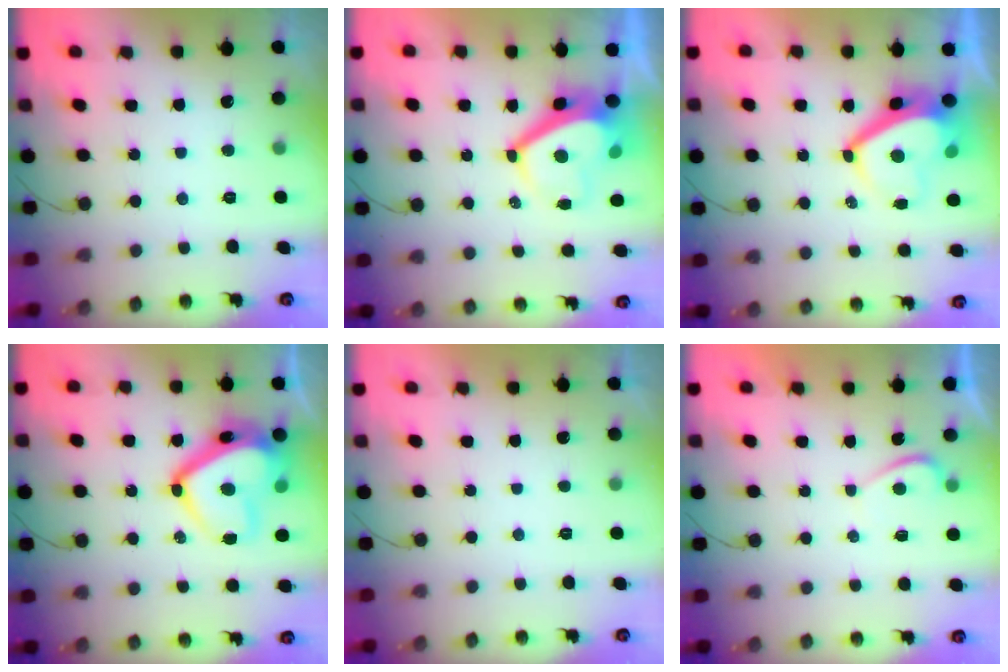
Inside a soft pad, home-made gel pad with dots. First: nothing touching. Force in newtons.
{"total": 7.1, "press": 7.1, "slide": 0.6}
{"total": 6.9, "press": 6.8, "slide": 1.0}
{"total": 18.3, "press": 18.2, "slide": 2.1}
{"total": 2.3, "press": 2.3, "slide": 0.4}
{"total": 0.0}